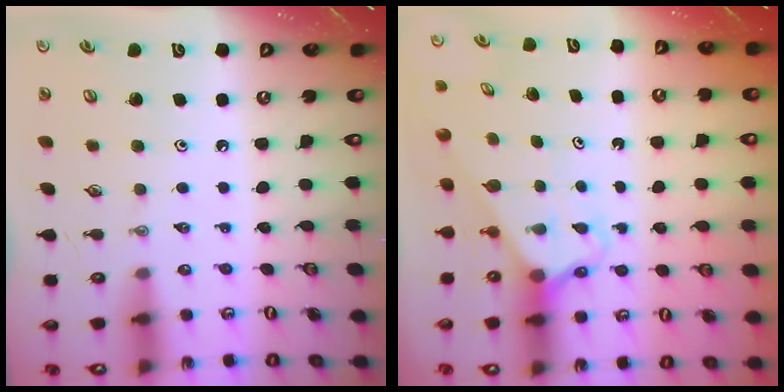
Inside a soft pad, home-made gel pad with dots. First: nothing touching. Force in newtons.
{"total": 2.4, "press": 2.4, "slide": 0.1}